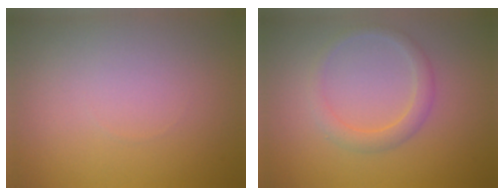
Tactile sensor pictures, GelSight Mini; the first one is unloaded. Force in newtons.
{"total": 2.1, "press": 2.1, "slide": 0.1}